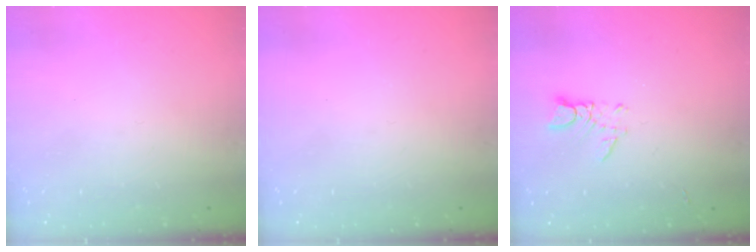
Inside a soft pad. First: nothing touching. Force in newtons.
{"total": 0.0}
{"total": 3.3, "press": 3.3, "slide": 0.3}